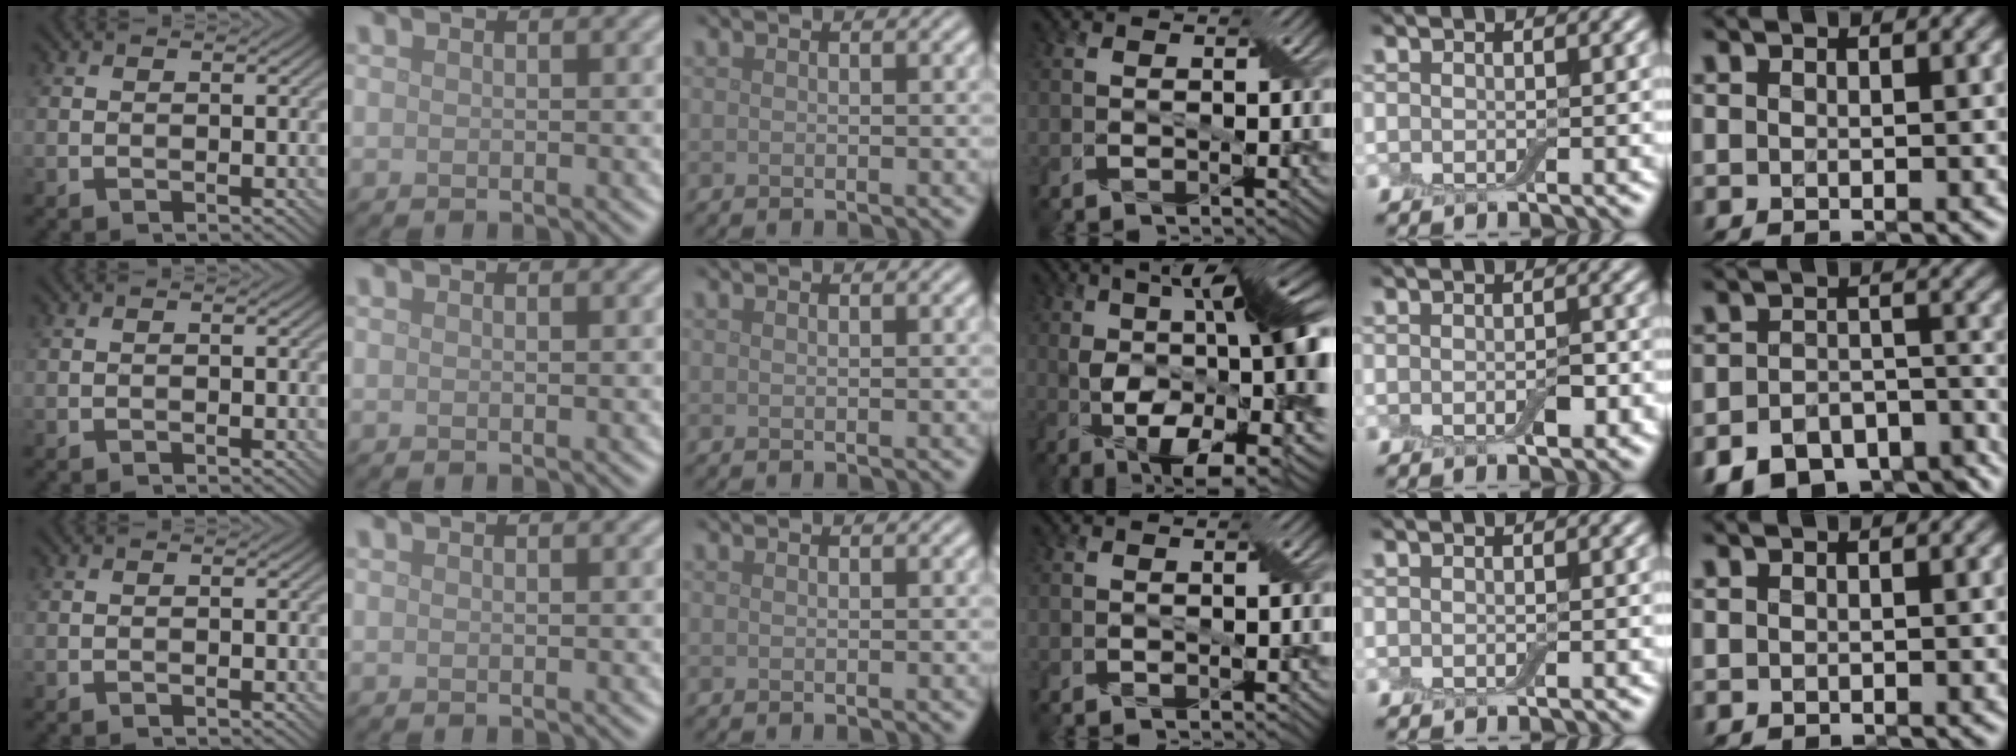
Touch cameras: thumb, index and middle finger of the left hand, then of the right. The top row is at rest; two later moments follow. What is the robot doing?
{"motion": "insert", "object": "backpack"}